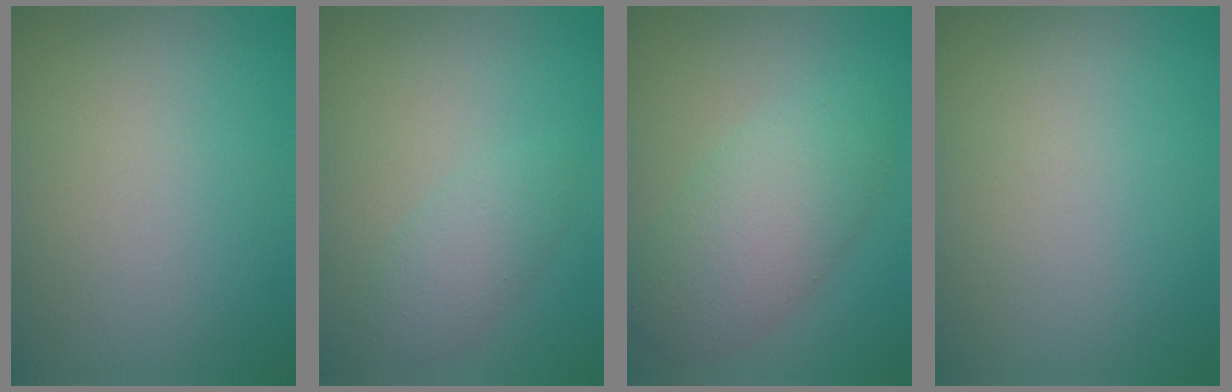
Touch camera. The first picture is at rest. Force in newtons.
{"total": 1.7, "press": 1.7, "slide": 0.0}
{"total": 4.3, "press": 4.3, "slide": 0.3}
{"total": 0.0}